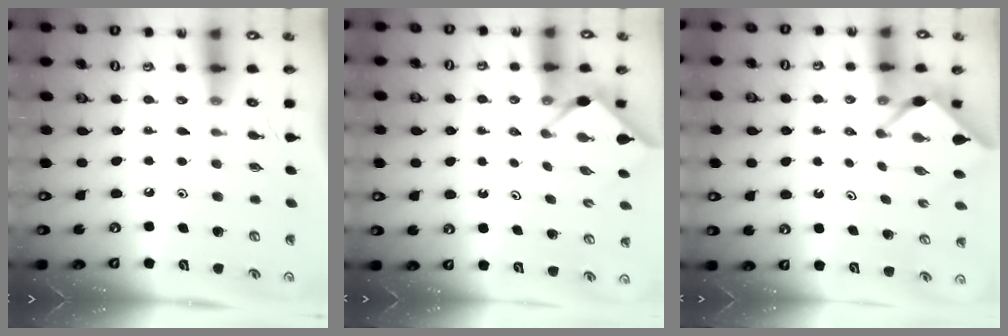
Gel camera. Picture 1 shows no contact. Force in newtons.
{"total": 3.0, "press": 2.9, "slide": 0.3}
{"total": 2.3, "press": 2.3, "slide": 0.3}